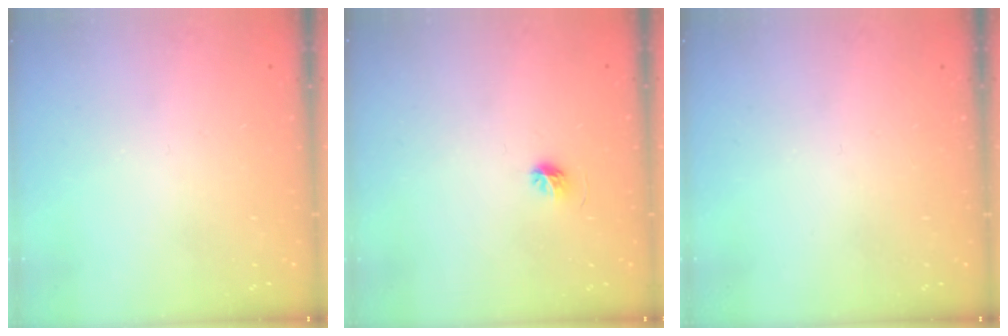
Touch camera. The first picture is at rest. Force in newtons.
{"total": 4.2, "press": 3.9, "slide": 1.4}
{"total": 0.0}